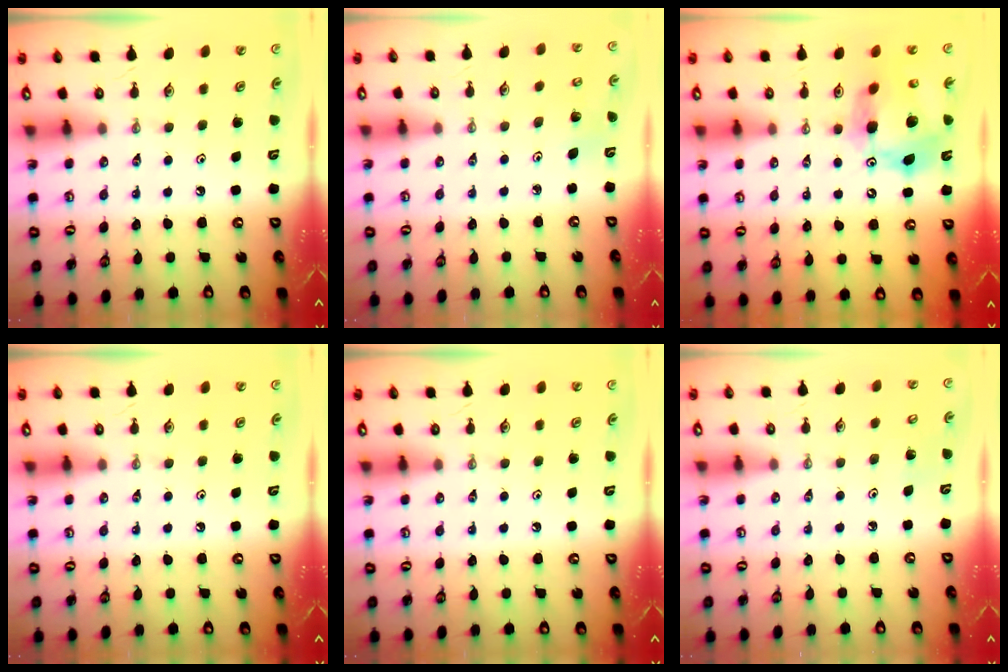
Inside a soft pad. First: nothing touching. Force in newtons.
{"total": 2.7, "press": 2.7, "slide": 0.4}
{"total": 15.3, "press": 15.2, "slide": 1.5}
{"total": 0.0}
{"total": 0.0}
{"total": 3.3, "press": 3.3, "slide": 0.3}